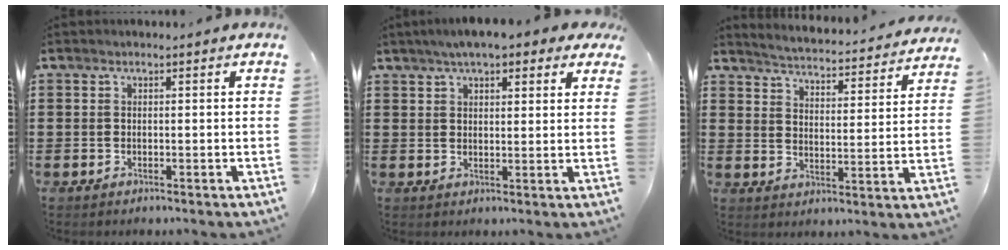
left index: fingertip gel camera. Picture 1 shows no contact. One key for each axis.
{"total": 5.1, "fx": 4.1, "fy": 1.3, "fz": 2.8, "tx": -0.067, "ty": 0.001, "tz": 0.073}
{"total": 3.6, "fx": 3.5, "fy": -0.5, "fz": 0.3, "tx": -0.030, "ty": -0.038, "tz": 0.053}